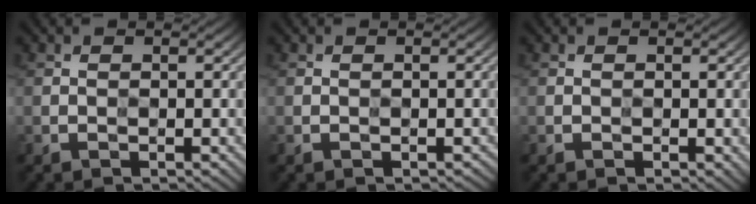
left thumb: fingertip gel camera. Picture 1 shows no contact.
{"total": 0.5, "force": [-0.4, 0.3, 0.3], "torque": [-0.002, -0.001, -0.001]}
{"total": 1.2, "force": [-0.3, 0.6, 1.1], "torque": [-0.011, -0.002, -0.001]}